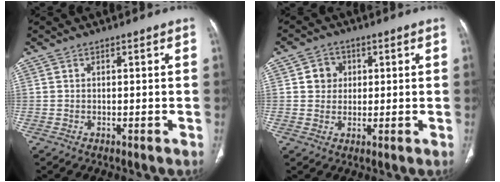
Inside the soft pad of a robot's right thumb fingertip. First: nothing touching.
{"total": 4.4, "force": [1.0, 4.1, 1.4], "torque": [0.002, 0.002, 0.013]}